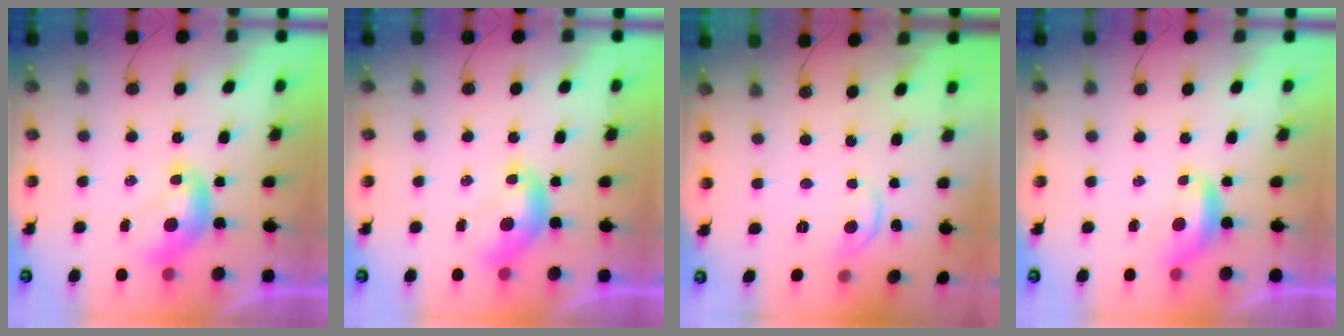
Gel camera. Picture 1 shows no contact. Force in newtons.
{"total": 0.0}
{"total": 3.0, "press": 2.9, "slide": 0.5}
{"total": 0.9, "press": 0.8, "slide": 0.5}